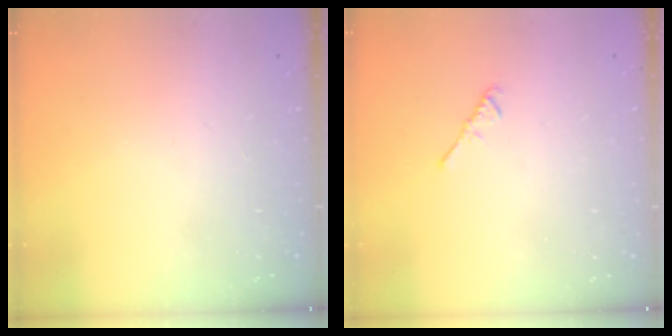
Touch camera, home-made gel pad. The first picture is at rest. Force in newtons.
{"total": 2.6, "press": 2.6, "slide": 0.6}